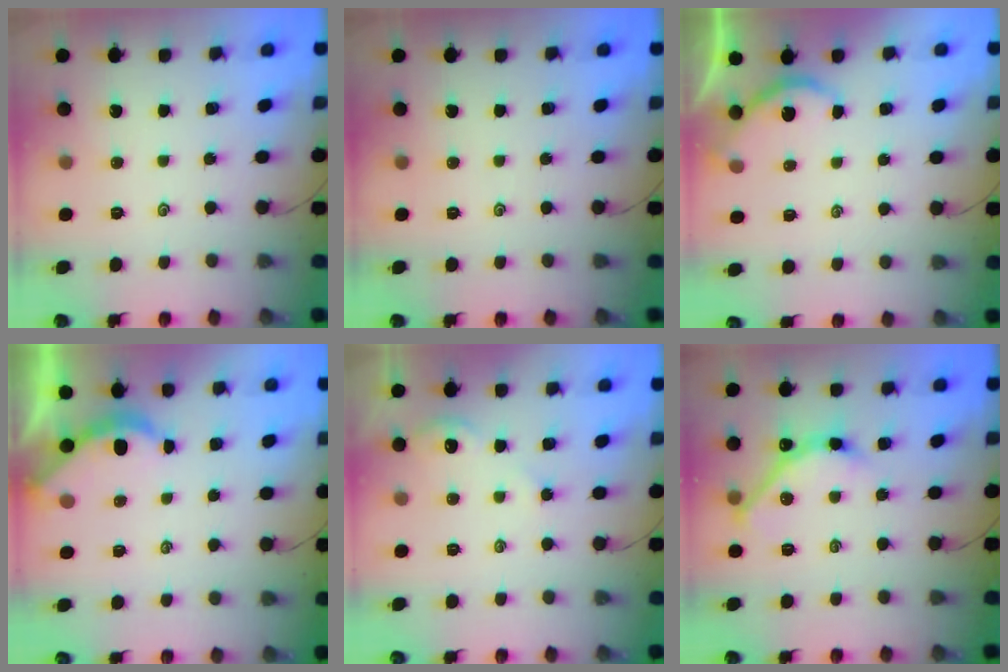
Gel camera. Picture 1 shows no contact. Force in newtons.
{"total": 0.0}
{"total": 3.3, "press": 3.3, "slide": 0.3}
{"total": 2.9, "press": 2.9, "slide": 0.2}
{"total": 2.4, "press": 2.4, "slide": 0.4}
{"total": 7.4, "press": 7.4, "slide": 0.7}